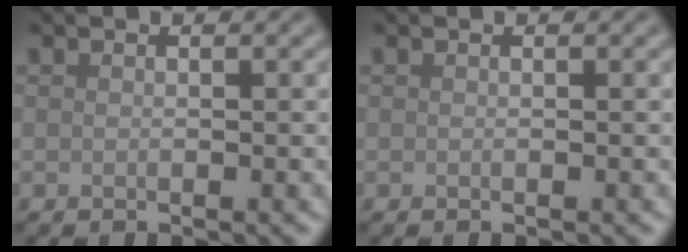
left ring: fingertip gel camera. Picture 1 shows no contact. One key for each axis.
{"total": 0.0}